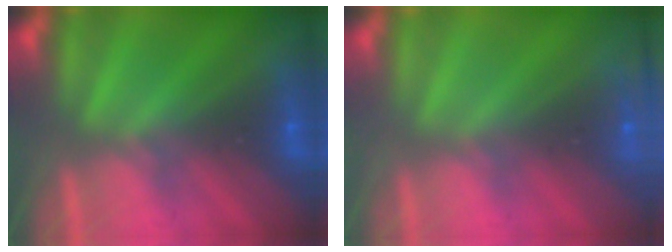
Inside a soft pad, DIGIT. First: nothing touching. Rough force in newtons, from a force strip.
{"total": 2.3}